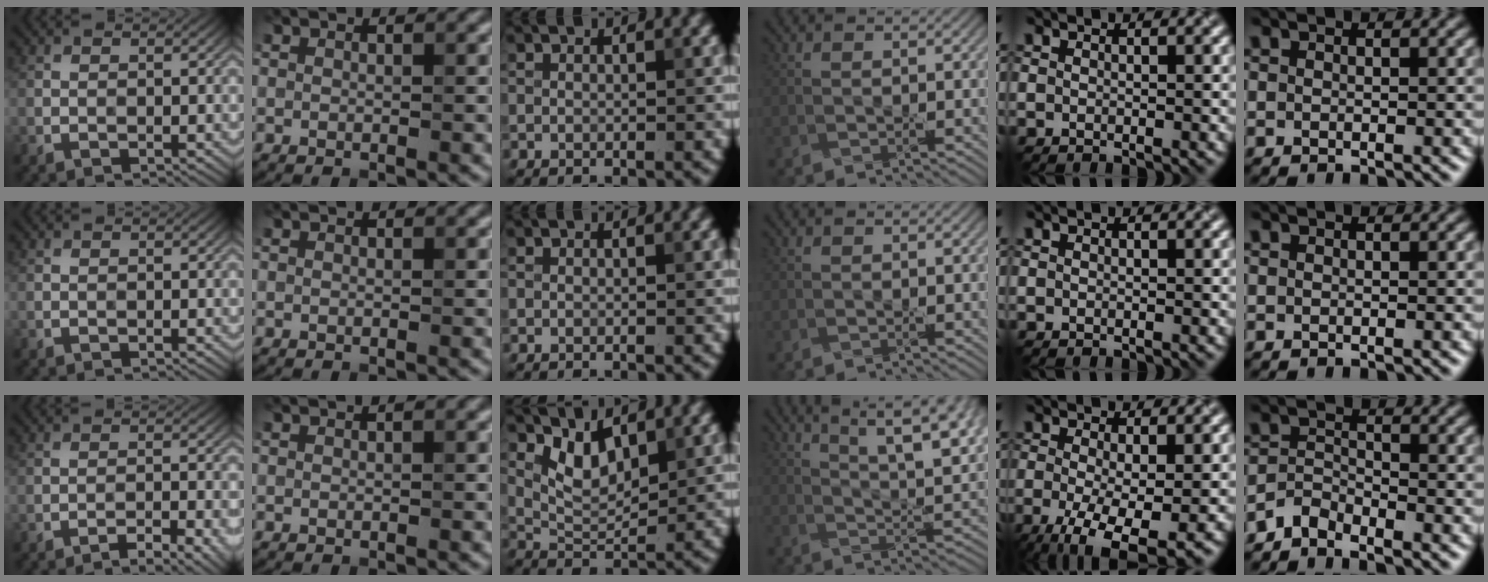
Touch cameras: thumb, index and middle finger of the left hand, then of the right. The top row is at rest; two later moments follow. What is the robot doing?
{"motion": "pour", "object": "sugar"}